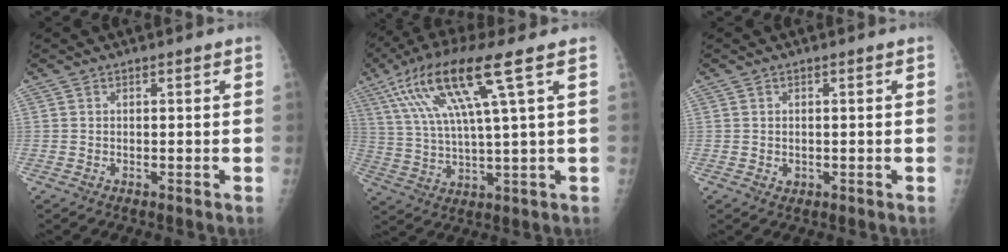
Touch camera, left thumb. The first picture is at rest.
{"total": 15.8, "force": [6.7, 1.3, 14.2], "torque": [-0.297, -0.002, 0.124]}
{"total": 1.0, "force": [-0.1, 0.9, 0.5], "torque": [-0.007, 0.000, 0.002]}